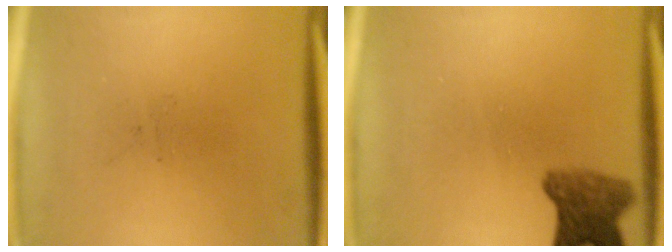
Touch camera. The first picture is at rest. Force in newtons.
{"total": 5.6}